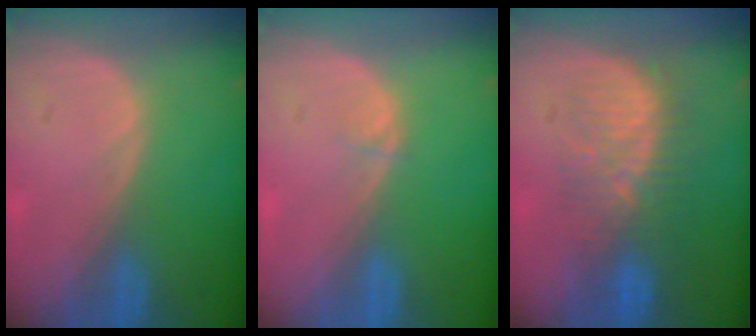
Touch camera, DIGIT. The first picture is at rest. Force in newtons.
{"total": 0.5, "press": 0.5, "slide": 0.1}
{"total": 8.5, "press": 8.2, "slide": 2.3}